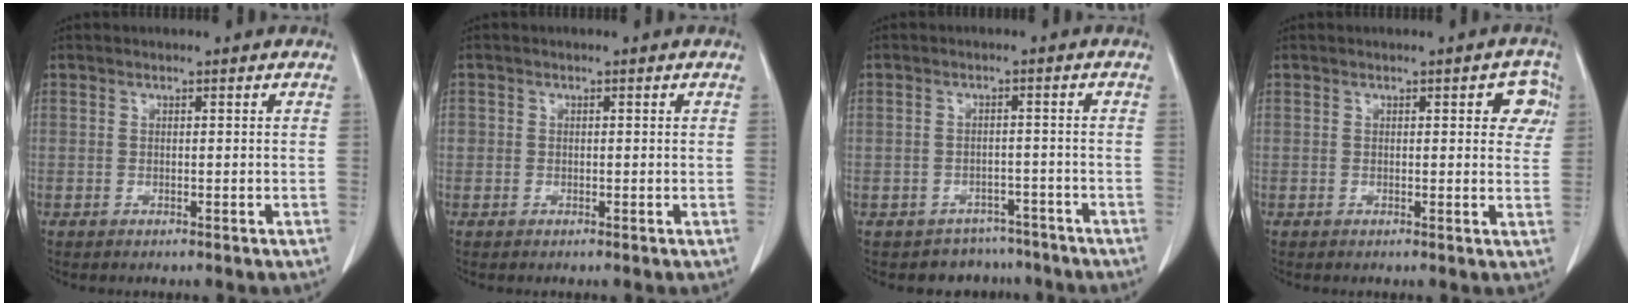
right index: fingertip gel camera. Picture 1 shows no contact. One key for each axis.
{"total": 0.9, "fx": 0.0, "fy": 0.9, "fz": 0.1, "tx": 0.007, "ty": 0.004, "tz": -0.002}
{"total": 5.5, "fx": -4.3, "fy": 3.3, "fz": -0.8, "tx": 0.022, "ty": 0.026, "tz": -0.060}
{"total": 4.1, "fx": 1.4, "fy": 1.6, "fz": 3.6, "tx": -0.025, "ty": 0.006, "tz": 0.007}